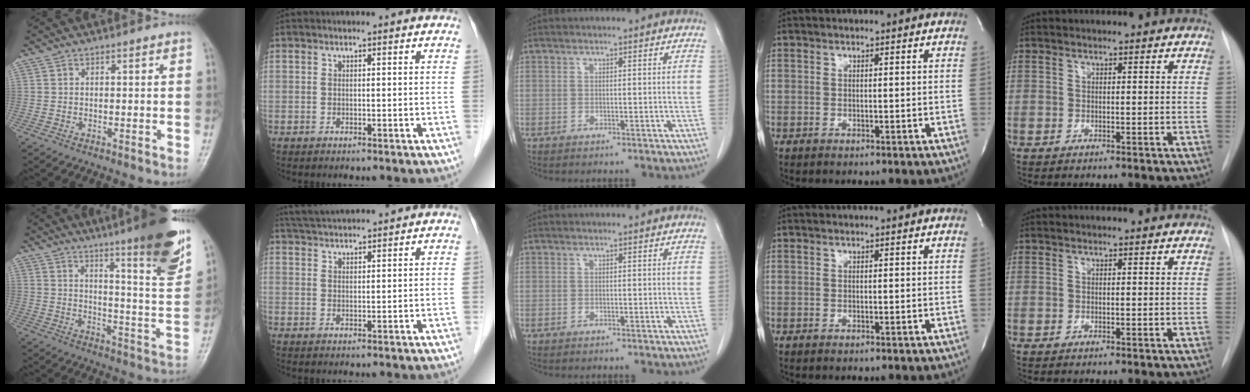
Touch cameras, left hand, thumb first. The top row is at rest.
{"thumb": {"total": 19.9, "force": [13.1, 2.2, 14.8], "torque": [-0.180, -0.068, 0.181]}, "index": {"total": 7.5, "force": [7.1, -0.1, 2.4], "torque": [-0.047, 0.036, 0.118]}}